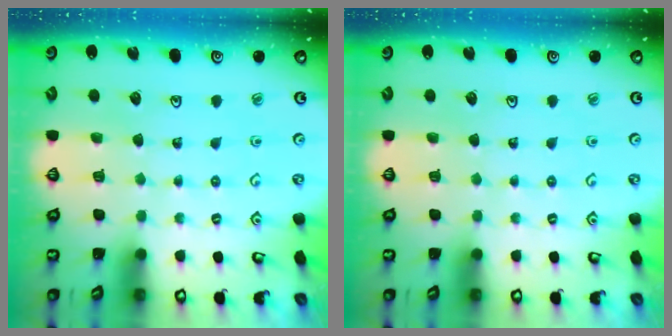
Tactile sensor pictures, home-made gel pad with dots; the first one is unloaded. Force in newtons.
{"total": 0.0}